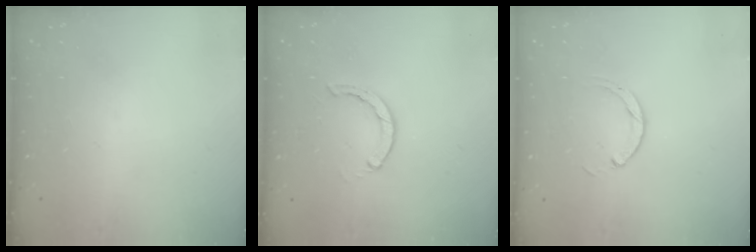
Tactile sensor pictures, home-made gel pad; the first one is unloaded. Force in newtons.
{"total": 2.8, "press": 2.7, "slide": 0.4}
{"total": 3.0, "press": 2.9, "slide": 0.4}